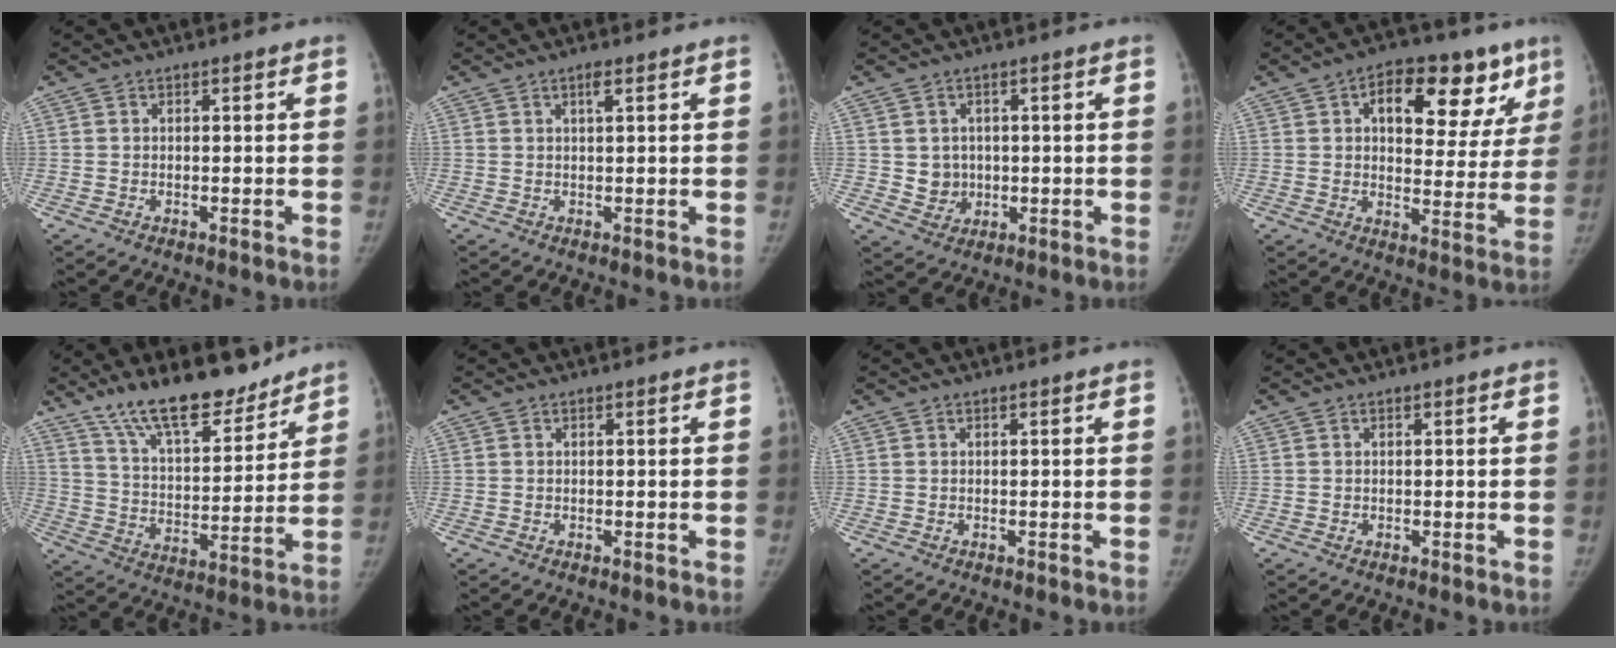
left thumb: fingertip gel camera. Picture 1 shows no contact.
{"total": 1.6, "force": [0.9, 0.3, 1.3], "torque": [-0.022, -0.001, 0.016]}
{"total": 4.6, "force": [0.3, 4.3, 1.7], "torque": [-0.007, -0.001, 0.015]}
{"total": 18.1, "force": [8.2, 9.6, 12.9], "torque": [-0.120, -0.006, 0.111]}
{"total": 17.0, "force": [13.5, 5.5, 8.9], "torque": [-0.112, -0.075, 0.234]}
{"total": 0.0}
{"total": 0.0}
{"total": 0.0}